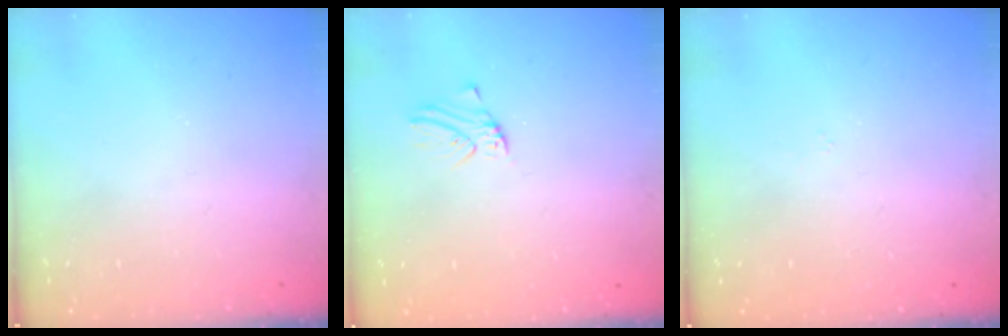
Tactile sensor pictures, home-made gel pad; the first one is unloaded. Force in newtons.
{"total": 0.0}
{"total": 3.0, "press": 3.0, "slide": 0.1}